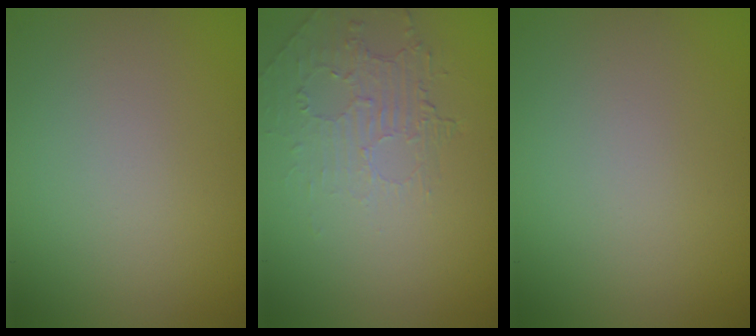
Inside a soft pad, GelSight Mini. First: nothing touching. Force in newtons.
{"total": 2.0, "press": 0.8, "slide": 1.8}
{"total": 0.0}